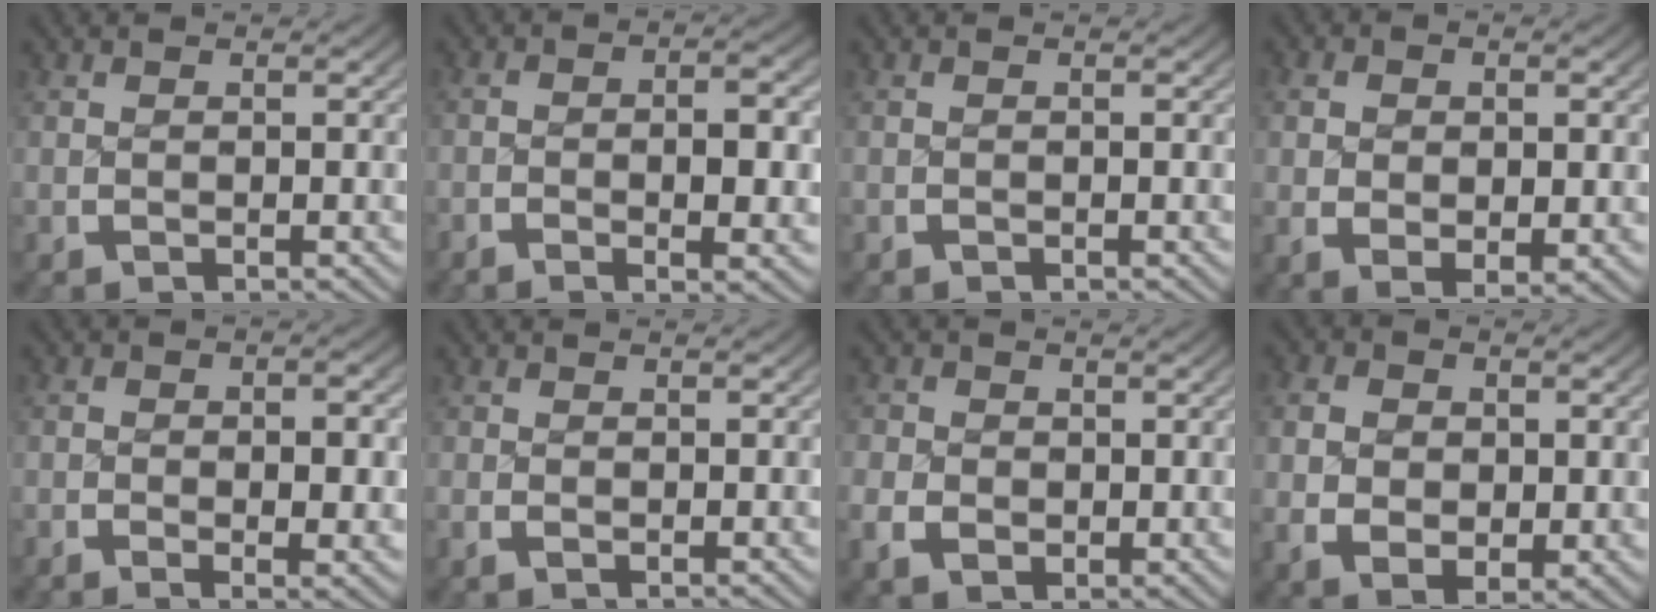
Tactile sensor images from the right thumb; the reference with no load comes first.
{"total": 3.6, "force": [-0.7, 1.2, 3.3], "torque": [-0.049, -0.006, -0.014]}
{"total": 0.0}
{"total": 3.7, "force": [0.1, 2.2, 2.9], "torque": [-0.058, -0.014, 0.014]}
{"total": 2.8, "force": [-0.6, 1.3, 2.4], "torque": [-0.038, -0.011, -0.010]}
{"total": 0.7, "force": [-0.1, 0.4, 0.5], "torque": [-0.012, 0.000, -0.002]}
{"total": 3.3, "force": [-0.2, 2.8, 1.8], "torque": [-0.036, -0.005, 0.002]}
{"total": 5.9, "force": [-0.3, 4.2, 4.1], "torque": [-0.088, -0.023, 0.012]}